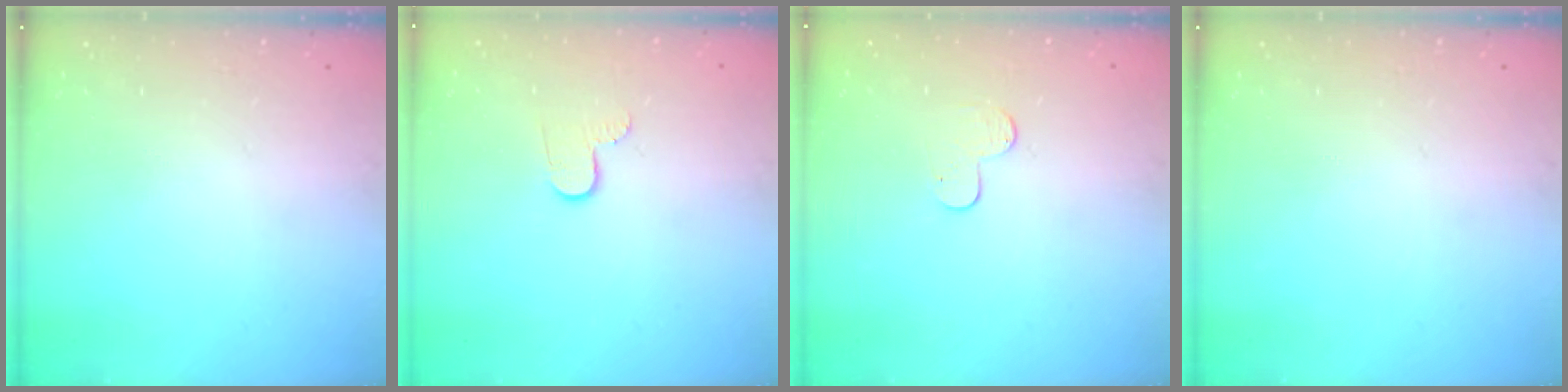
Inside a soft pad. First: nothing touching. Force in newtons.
{"total": 4.6, "press": 4.6, "slide": 0.5}
{"total": 4.9, "press": 4.9, "slide": 0.4}
{"total": 0.0}